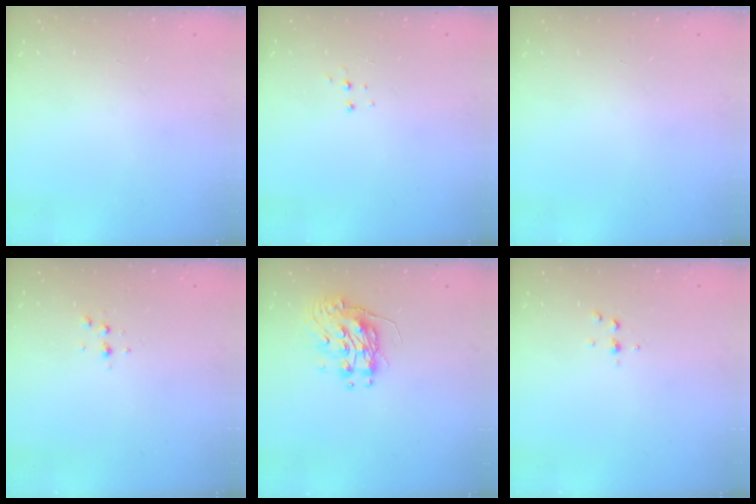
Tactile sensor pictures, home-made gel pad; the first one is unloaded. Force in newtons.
{"total": 4.2, "press": 4.2, "slide": 0.5}
{"total": 0.0}
{"total": 3.7, "press": 3.2, "slide": 1.7}
{"total": 9.6, "press": 9.6, "slide": 0.4}
{"total": 2.5, "press": 2.4, "slide": 0.2}